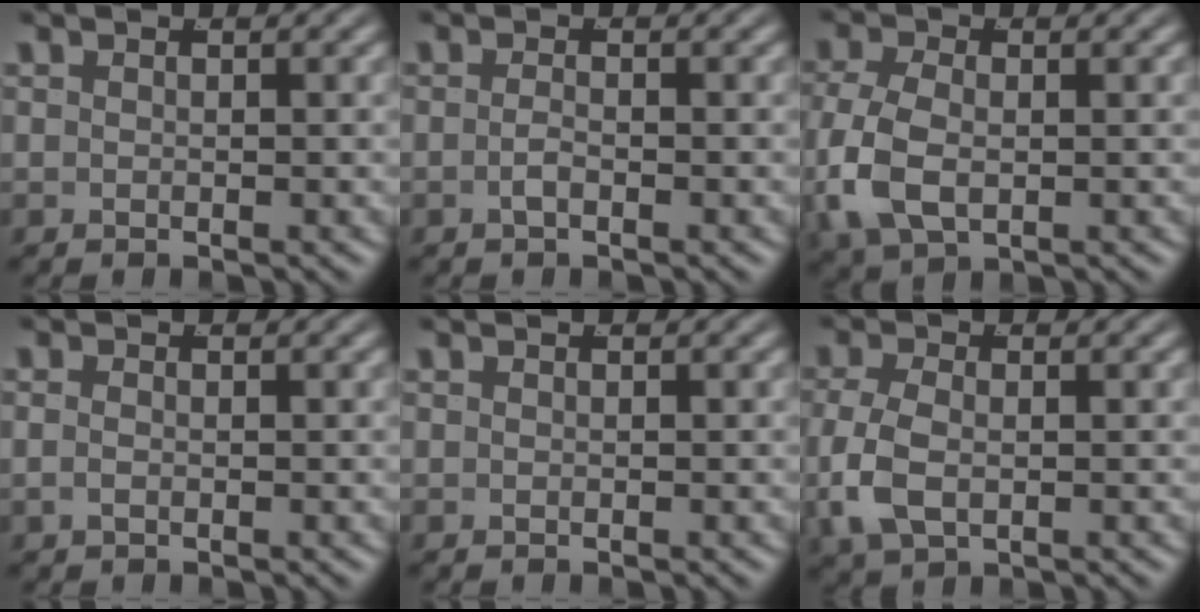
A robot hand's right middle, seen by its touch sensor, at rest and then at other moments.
{"total": 1.1, "force": [-0.9, -0.2, 0.7], "torque": [-0.017, -0.009, -0.012]}
{"total": 4.9, "force": [-0.7, 3.3, 3.5], "torque": [-0.106, -0.021, 0.005]}
{"total": 0.8, "force": [-0.3, 0.2, 0.8], "torque": [-0.023, -0.009, 0.000]}
{"total": 0.0}
{"total": 3.8, "force": [-0.5, 2.5, 2.9], "torque": [-0.087, -0.015, 0.005]}